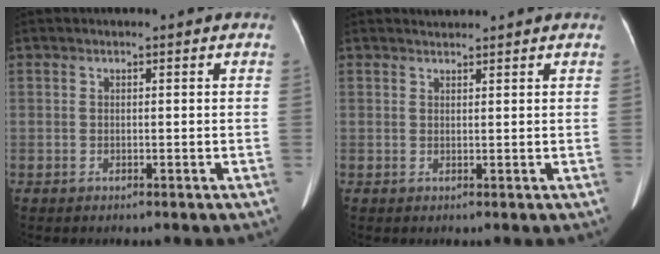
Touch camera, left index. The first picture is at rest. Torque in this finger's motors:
{"motor_torque": [0.50, -1.63, 0.00, -0.03]}